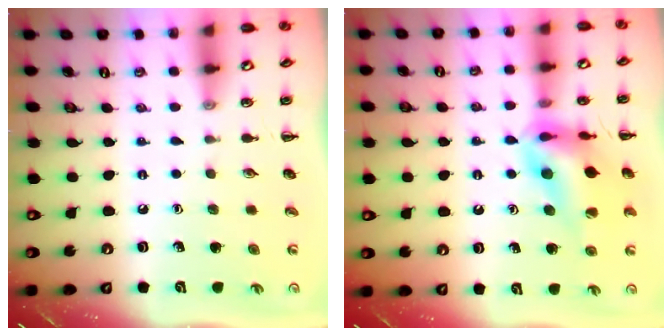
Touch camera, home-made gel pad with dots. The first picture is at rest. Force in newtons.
{"total": 14.7, "press": 14.5, "slide": 2.7}